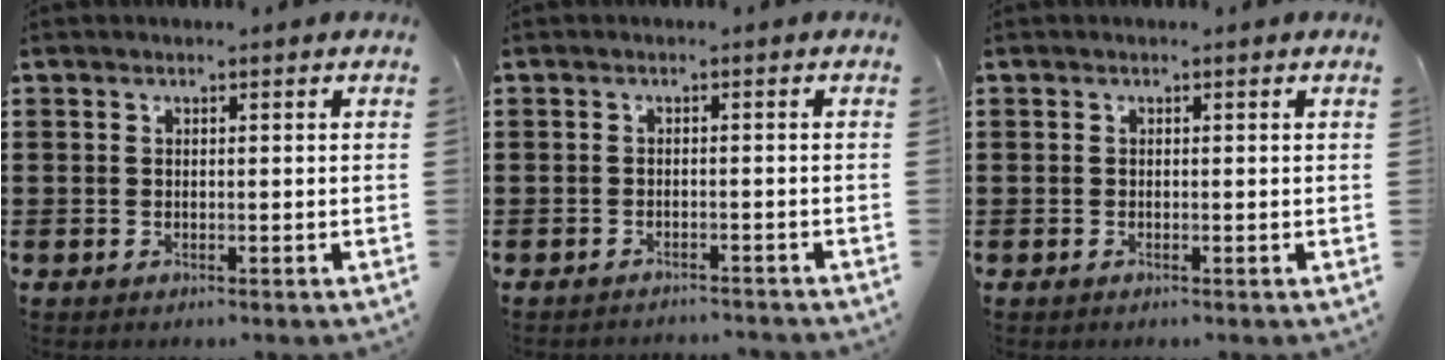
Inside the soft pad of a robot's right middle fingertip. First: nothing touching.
{"total": 1.3, "force": [-1.3, -0.1, 0.1], "torque": [-0.006, 0.001, -0.025]}
{"total": 0.0}